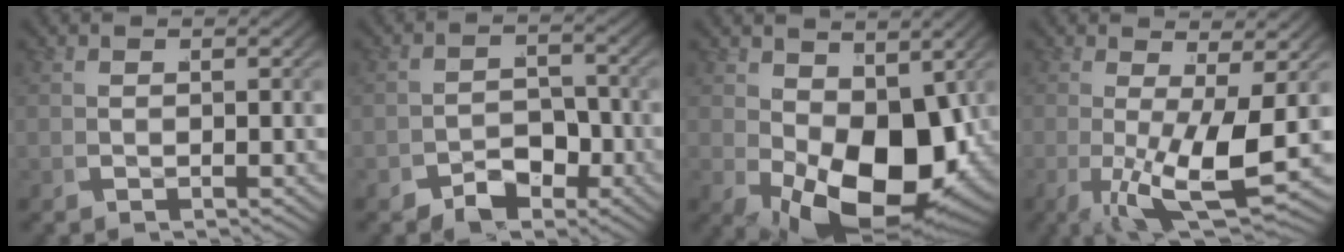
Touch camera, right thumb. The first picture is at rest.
{"total": 3.4, "force": [-2.7, 1.8, 1.1], "torque": [-0.011, -0.005, -0.050]}
{"total": 12.3, "force": [-1.6, 7.4, 9.8], "torque": [-0.159, -0.049, 0.001]}
{"total": 8.2, "force": [-1.1, 3.3, 7.5], "torque": [-0.146, -0.028, -0.011]}